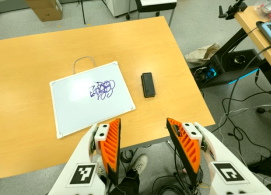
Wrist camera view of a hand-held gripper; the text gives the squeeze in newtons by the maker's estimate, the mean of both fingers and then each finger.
{"total": 0.0}